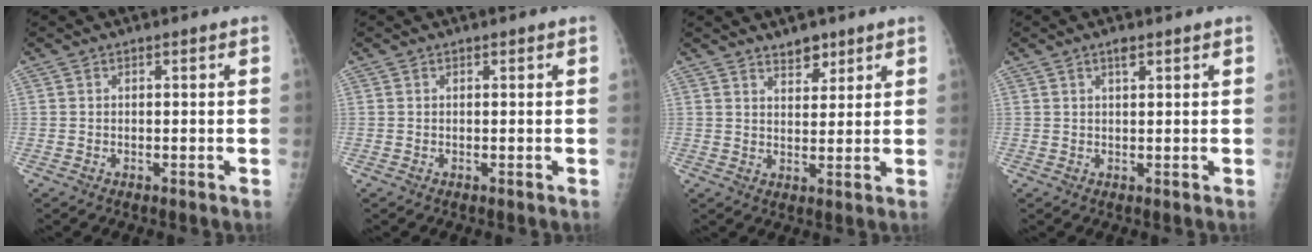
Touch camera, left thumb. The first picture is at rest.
{"total": 0.0}
{"total": 4.1, "force": [3.2, 1.9, 1.7], "torque": [-0.006, -0.024, 0.054]}
{"total": 1.8, "force": [1.1, 0.6, 1.3], "torque": [-0.015, -0.004, 0.018]}